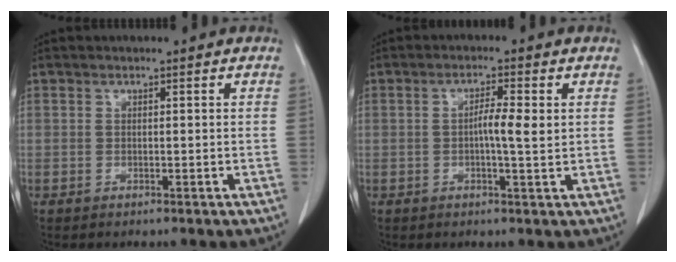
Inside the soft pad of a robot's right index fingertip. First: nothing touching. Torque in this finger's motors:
{"motor_torque": [0.56, -0.07, 0.11, 0.07]}